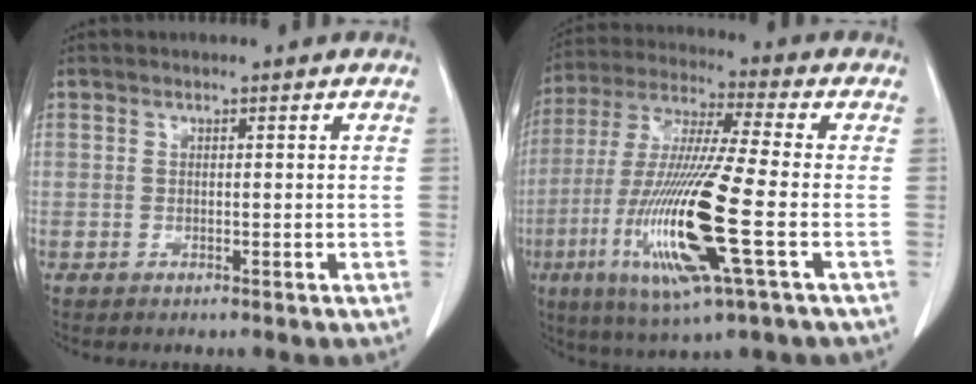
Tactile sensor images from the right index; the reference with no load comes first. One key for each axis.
{"total": 18.1, "fx": -5.0, "fy": 0.6, "fz": 17.4, "tx": -0.366, "ty": -0.023, "tz": -0.095}